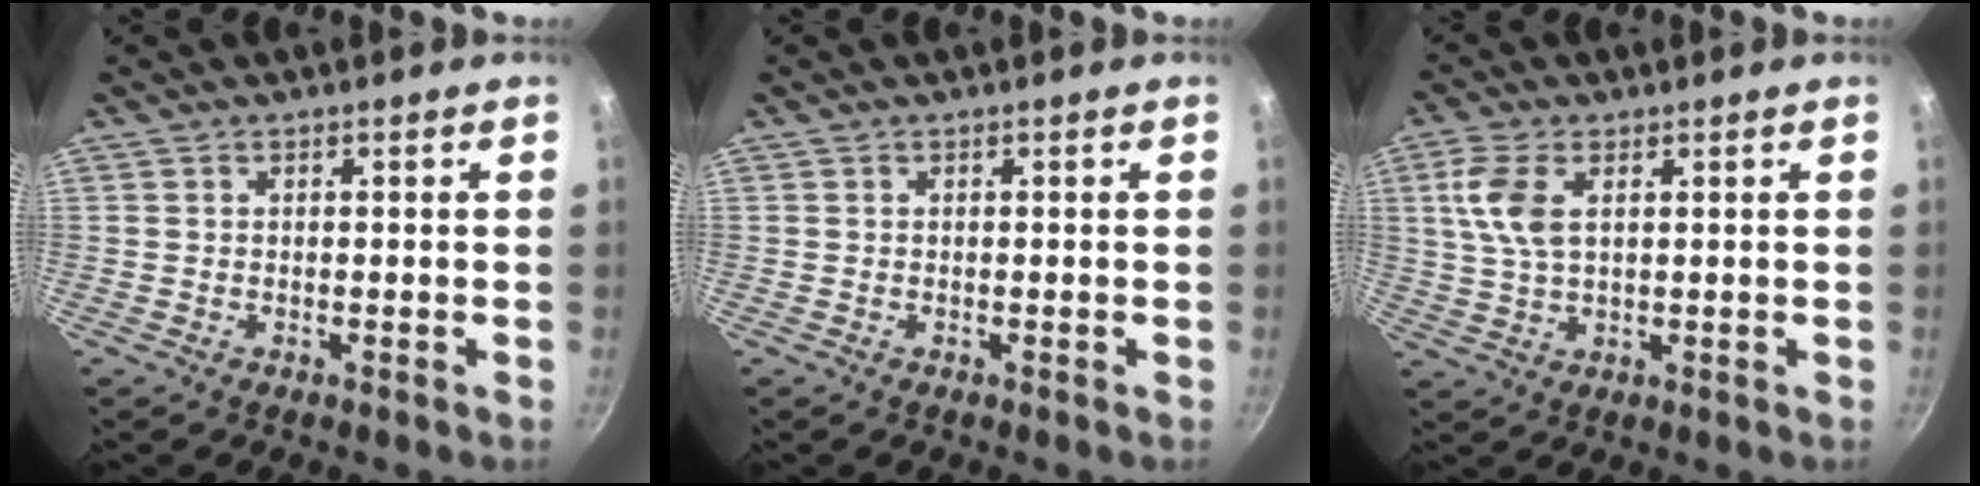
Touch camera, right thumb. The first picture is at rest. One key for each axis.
{"total": 0.0}
{"total": 7.5, "fx": 2.2, "fy": 4.0, "fz": 6.0, "tx": -0.125, "ty": 0.003, "tz": 0.044}